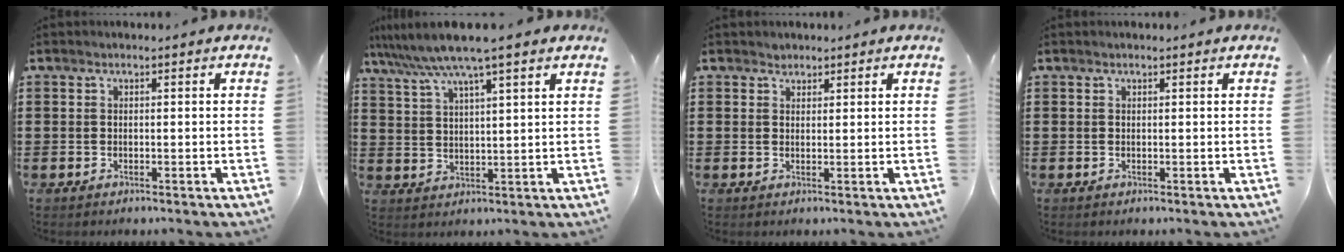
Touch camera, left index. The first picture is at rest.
{"total": 7.1, "force": [5.5, 0.0, 4.4], "torque": [-0.102, -0.021, 0.095]}
{"total": 1.3, "force": [1.1, 0.6, -0.1], "torque": [-0.002, 0.003, 0.023]}
{"total": 0.0}